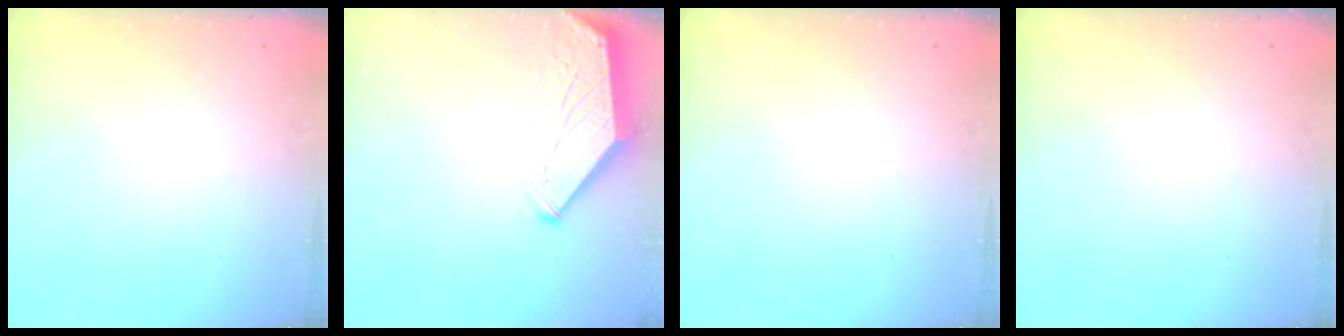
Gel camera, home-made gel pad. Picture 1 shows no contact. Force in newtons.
{"total": 0.0}
{"total": 0.0}
{"total": 0.0}